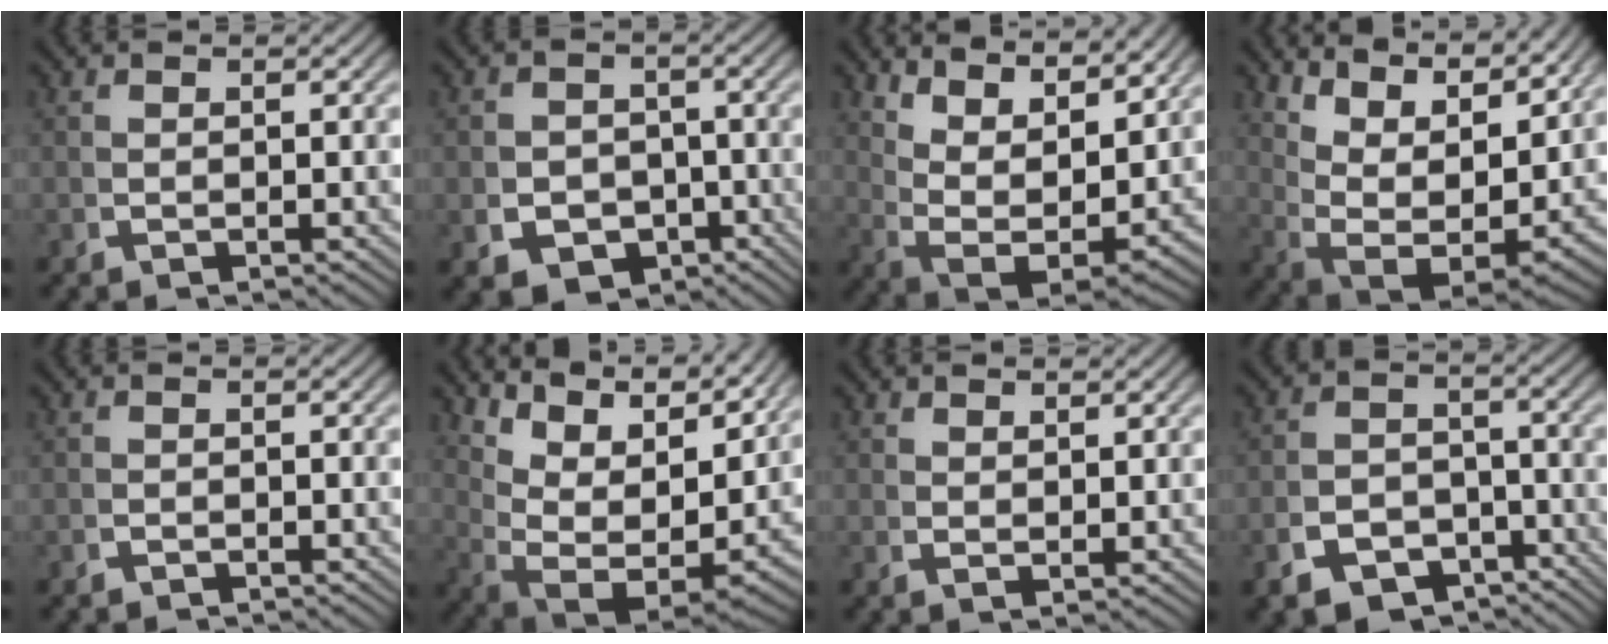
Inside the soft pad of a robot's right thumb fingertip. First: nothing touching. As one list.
[{"total": 7.7, "force": [-3.8, 6.1, 2.9], "torque": [-0.051, -0.035, -0.046]}, {"total": 10.6, "force": [1.6, 6.7, 8.0], "torque": [-0.177, -0.046, 0.046]}, {"total": 12.8, "force": [2.2, 8.2, 9.5], "torque": [-0.203, -0.051, 0.056]}, {"total": 0.7, "force": [-0.6, -0.3, -0.2], "torque": [0.007, -0.001, -0.012]}, {"total": 14.2, "force": [2.0, 9.1, 10.7], "torque": [-0.214, -0.048, 0.050]}, {"total": 1.3, "force": [1.2, -0.1, 0.3], "torque": [-0.002, 0.001, 0.028]}, {"total": 10.2, "force": [-6.2, 7.4, 3.3], "torque": [-0.053, -0.041, -0.093]}]